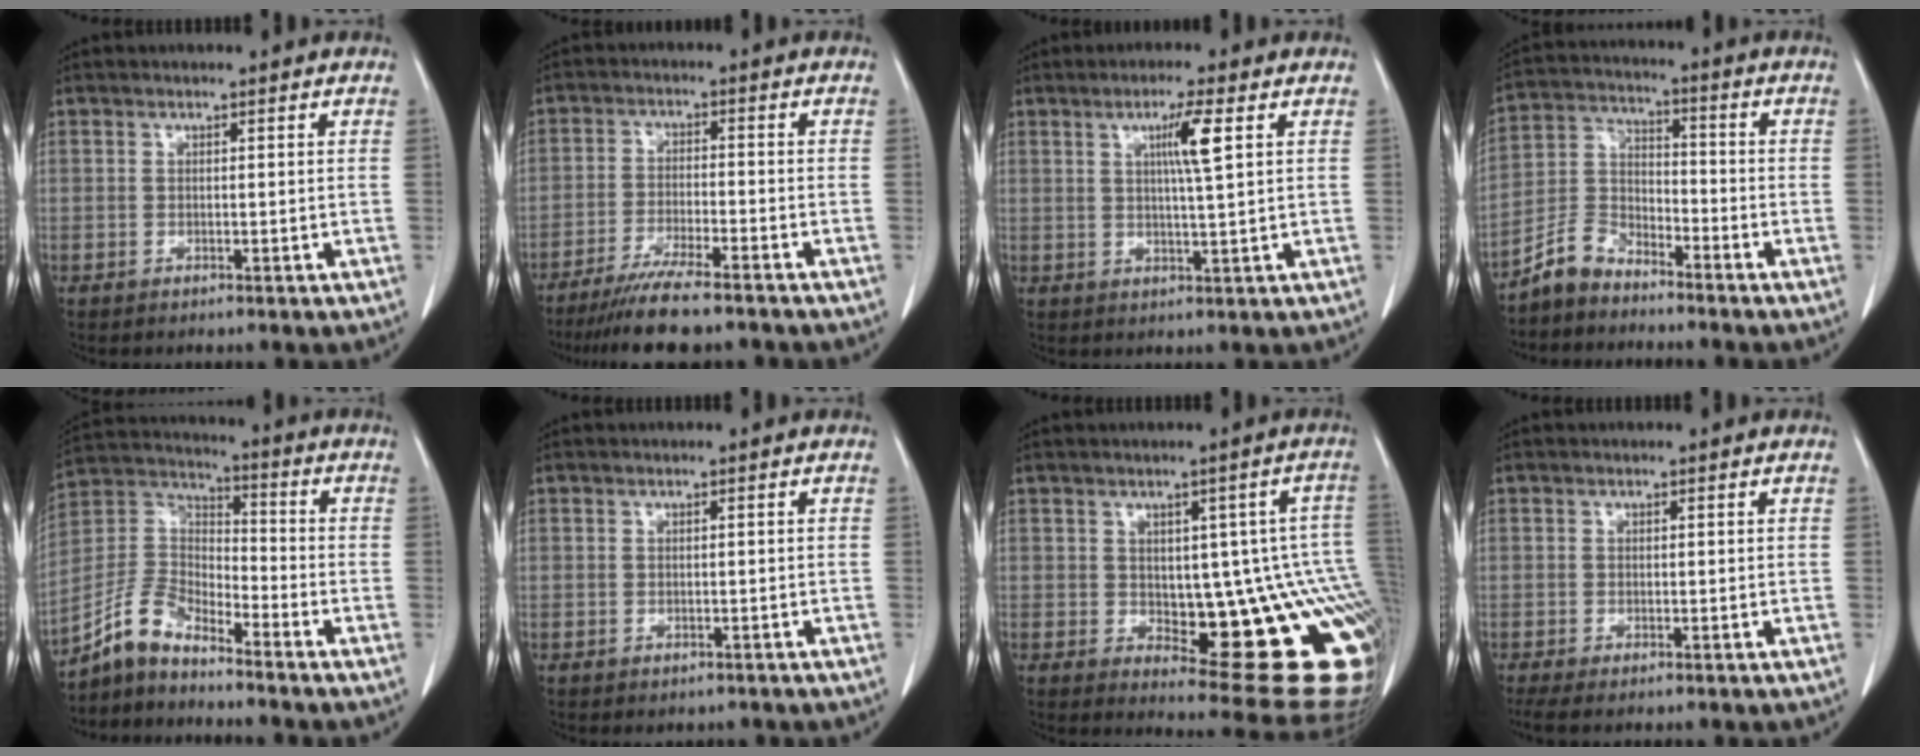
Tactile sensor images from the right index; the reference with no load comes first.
{"total": 9.9, "force": [-8.2, 0.4, 5.5], "torque": [-0.087, -0.026, -0.134]}
{"total": 5.1, "force": [1.7, -0.6, 4.8], "torque": [-0.083, -0.004, 0.029]}
{"total": 6.4, "force": [-5.6, 2.8, 1.4], "torque": [-0.033, 0.008, -0.116]}
{"total": 8.3, "force": [-7.2, 2.4, 3.3], "torque": [-0.082, 0.020, -0.145]}
{"total": 0.8, "force": [-0.6, 0.6, 0.2], "torque": [-0.004, 0.002, -0.004]}
{"total": 17.3, "force": [-2.2, 6.4, 16.0], "torque": [-0.111, 0.014, -0.006]}
{"total": 1.7, "force": [-0.9, 0.2, 1.5], "torque": [-0.035, -0.003, -0.014]}